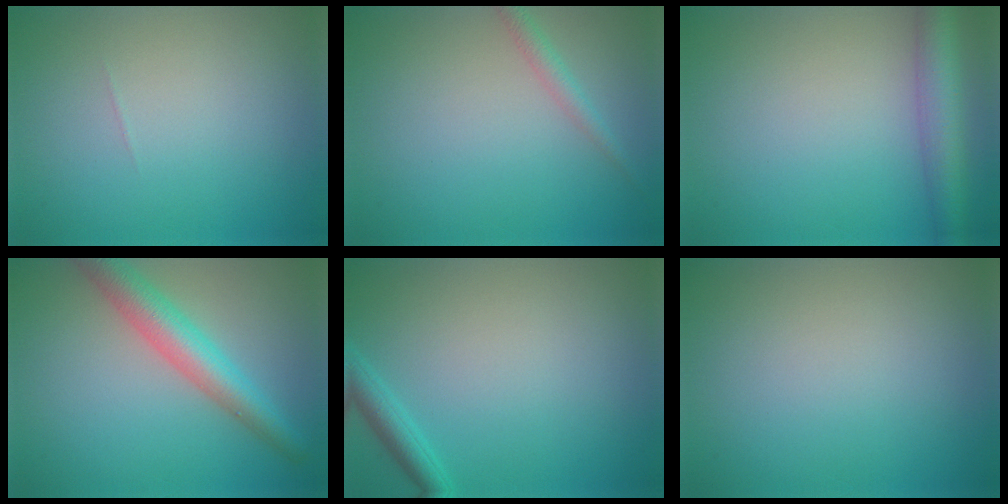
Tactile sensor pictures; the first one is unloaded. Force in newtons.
{"total": 1.5, "press": 1.5, "slide": 0.0}
{"total": 4.6, "press": 4.6, "slide": 0.1}
{"total": 5.0, "press": 5.0, "slide": 0.2}
{"total": 2.0, "press": 2.0, "slide": 0.1}
{"total": 0.0}